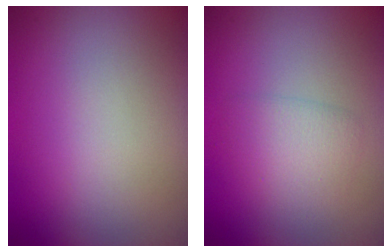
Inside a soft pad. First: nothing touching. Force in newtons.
{"total": 2.4, "press": 2.4, "slide": 0.1}